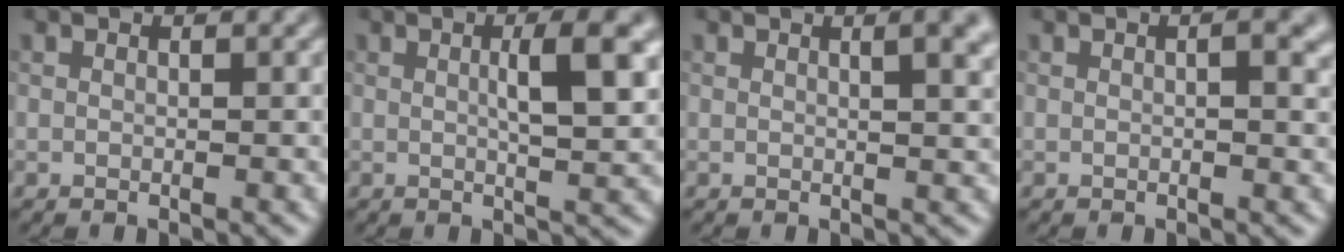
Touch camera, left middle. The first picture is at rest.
{"total": 4.7, "force": [1.0, 0.9, 4.5], "torque": [-0.065, 0.003, 0.014]}
{"total": 4.2, "force": [1.6, 1.6, 3.5], "torque": [-0.025, 0.009, 0.015]}
{"total": 2.3, "force": [0.5, 0.6, 2.2], "torque": [-0.028, 0.002, 0.005]}